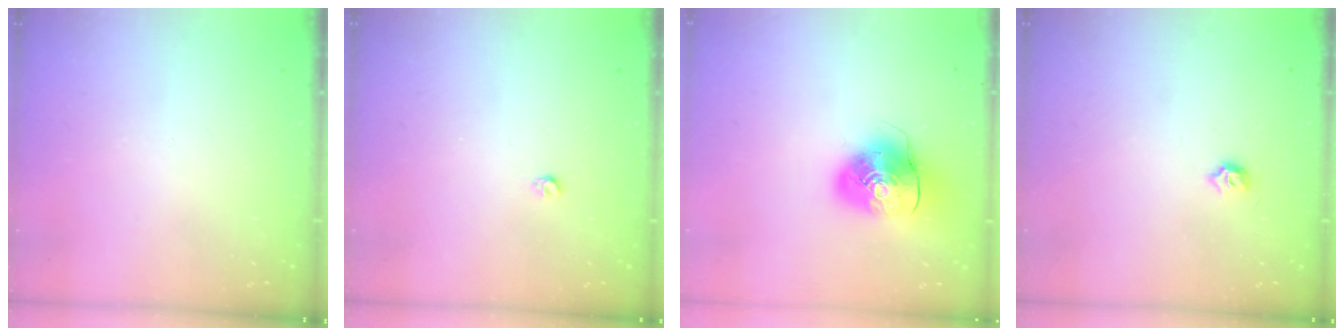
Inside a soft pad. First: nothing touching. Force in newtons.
{"total": 2.8, "press": 2.8, "slide": 0.5}
{"total": 10.6, "press": 10.5, "slide": 1.8}
{"total": 3.5, "press": 3.5, "slide": 0.6}